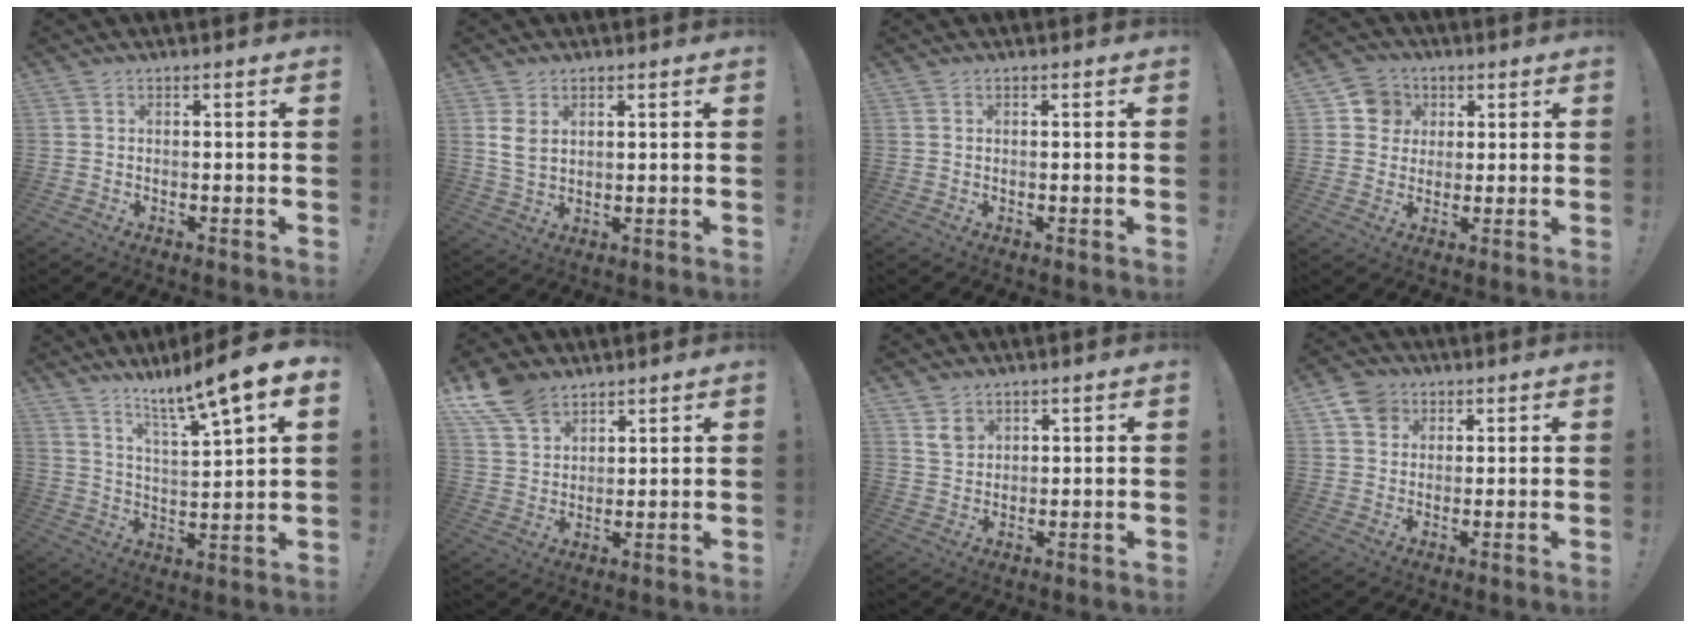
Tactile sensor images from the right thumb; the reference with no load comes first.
{"total": 5.4, "force": [2.1, 3.6, 3.5], "torque": [-0.060, -0.007, 0.038]}
{"total": 0.0}
{"total": 8.2, "force": [2.0, 7.7, 1.7], "torque": [-0.024, -0.004, 0.043]}
{"total": 11.1, "force": [8.2, 0.1, 7.4], "torque": [-0.126, -0.066, 0.125]}
{"total": 10.5, "force": [7.8, 6.0, 3.8], "torque": [-0.087, -0.039, 0.156]}
{"total": 4.8, "force": [3.2, 3.2, 1.4], "torque": [-0.016, -0.016, 0.061]}
{"total": 6.8, "force": [3.4, 5.5, 2.0], "torque": [-0.042, -0.010, 0.070]}